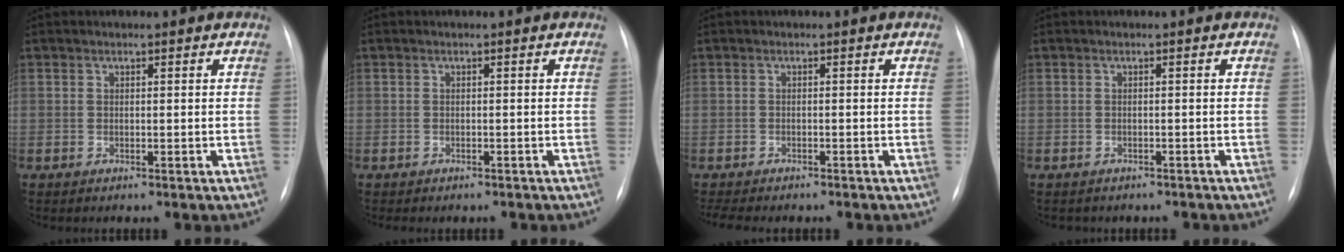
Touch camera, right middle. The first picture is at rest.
{"total": 2.6, "force": [-2.2, 1.0, 0.9], "torque": [-0.017, -0.005, -0.021]}
{"total": 6.3, "force": [-5.4, 1.5, 2.8], "torque": [-0.045, -0.007, -0.072]}
{"total": 4.2, "force": [-3.7, 1.9, 1.0], "torque": [-0.019, 0.003, -0.036]}